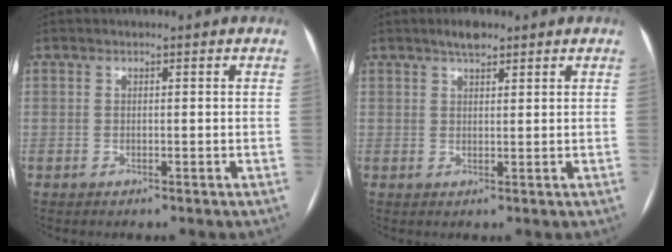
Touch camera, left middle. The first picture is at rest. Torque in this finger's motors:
{"motor_torque": [0.22, -0.18, 0.00, 0.00]}